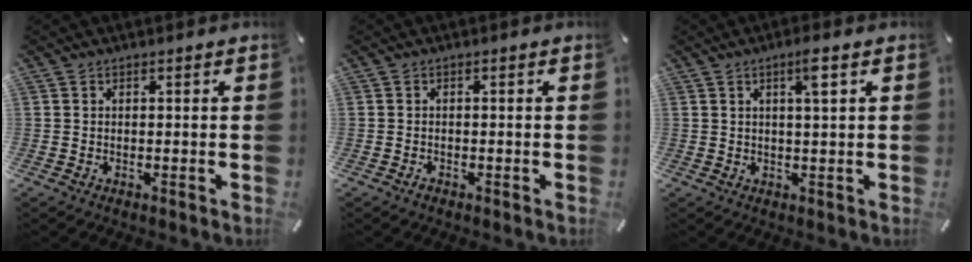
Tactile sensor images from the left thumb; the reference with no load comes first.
{"total": 0.7, "force": [-0.6, 0.3, 0.3], "torque": [-0.008, 0.000, -0.012]}
{"total": 4.1, "force": [1.7, 0.4, 3.6], "torque": [-0.067, -0.001, 0.024]}